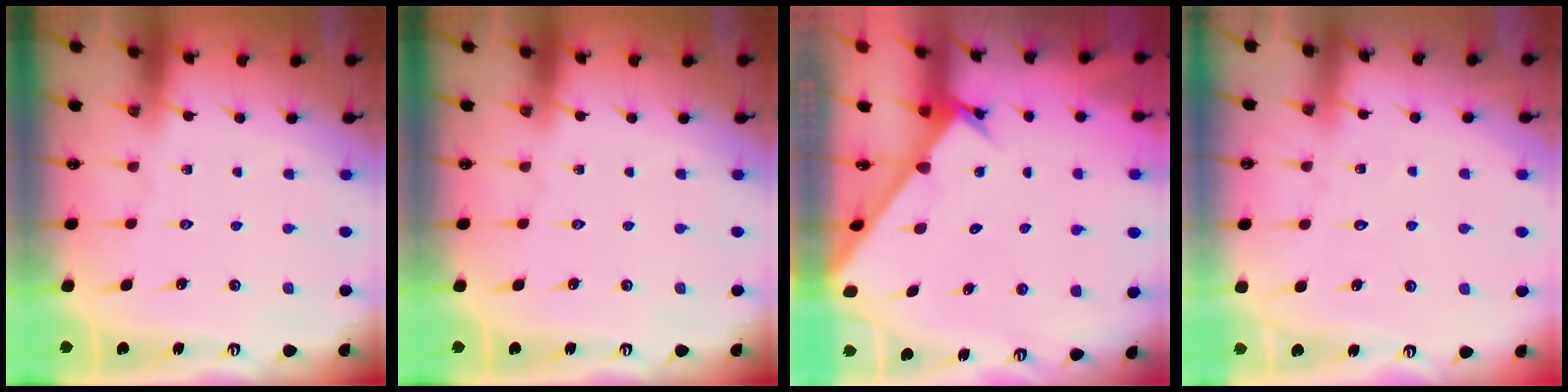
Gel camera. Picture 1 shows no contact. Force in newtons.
{"total": 0.0}
{"total": 2.7, "press": 2.7, "slide": 0.2}
{"total": 4.0, "press": 4.0, "slide": 0.4}